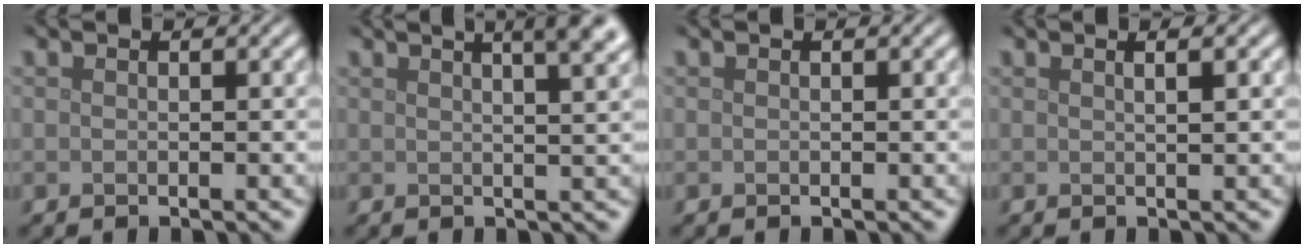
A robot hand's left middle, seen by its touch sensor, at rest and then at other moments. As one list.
[{"total": 8.2, "force": [4.4, 3.6, 5.9], "torque": [-0.014, 0.055, 0.020]}, {"total": 0.0}, {"total": 1.4, "force": [0.6, 0.4, 1.2], "torque": [-0.011, 0.003, 0.003]}]